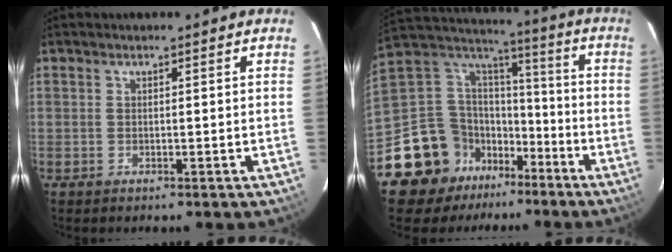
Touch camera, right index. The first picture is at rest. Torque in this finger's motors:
{"motor_torque": [0.77, -0.69, -0.06, -0.21]}